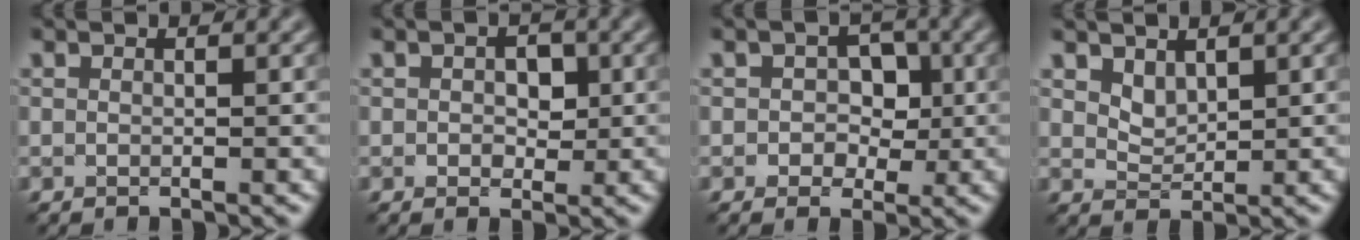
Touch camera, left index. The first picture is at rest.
{"total": 2.2, "force": [0.2, 1.5, 1.5], "torque": [-0.022, -0.001, 0.000]}
{"total": 2.9, "force": [-0.1, 2.4, 1.6], "torque": [-0.004, 0.000, -0.014]}
{"total": 1.6, "force": [1.2, 0.9, 0.7], "torque": [-0.014, -0.005, 0.029]}